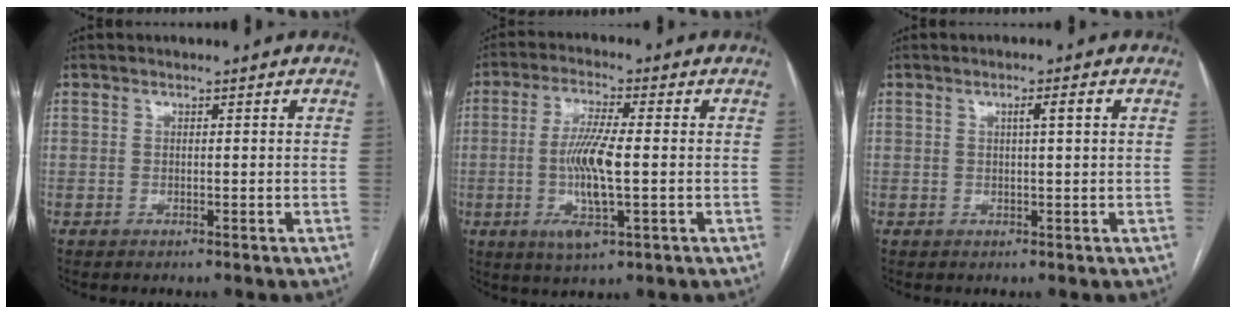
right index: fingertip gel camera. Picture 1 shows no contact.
{"total": 9.2, "force": [-1.4, 1.0, 9.0], "torque": [-0.180, -0.012, -0.027]}
{"total": 2.2, "force": [0.7, -0.1, 2.1], "torque": [-0.038, 0.003, 0.012]}